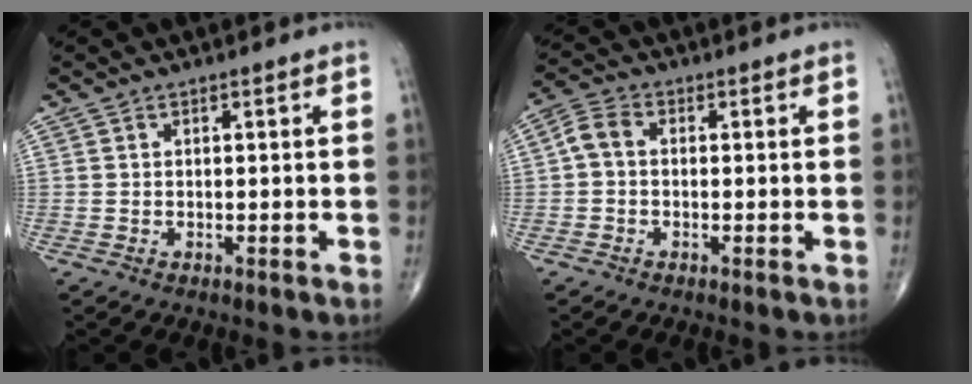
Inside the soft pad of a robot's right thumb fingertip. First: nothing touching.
{"total": 3.8, "force": [-0.1, 2.6, 2.8], "torque": [-0.052, 0.012, -0.013]}